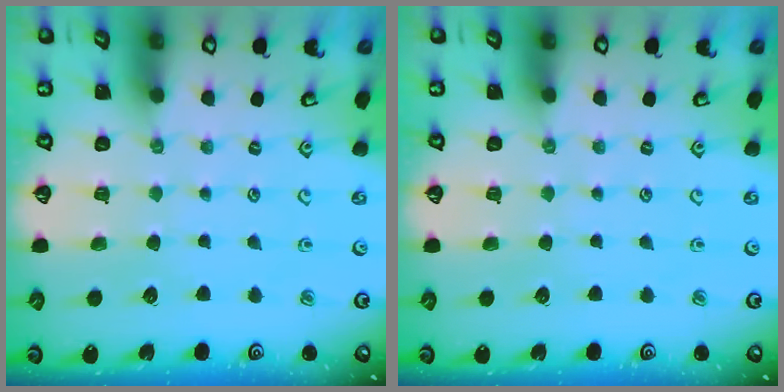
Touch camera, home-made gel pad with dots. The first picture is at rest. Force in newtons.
{"total": 0.0}